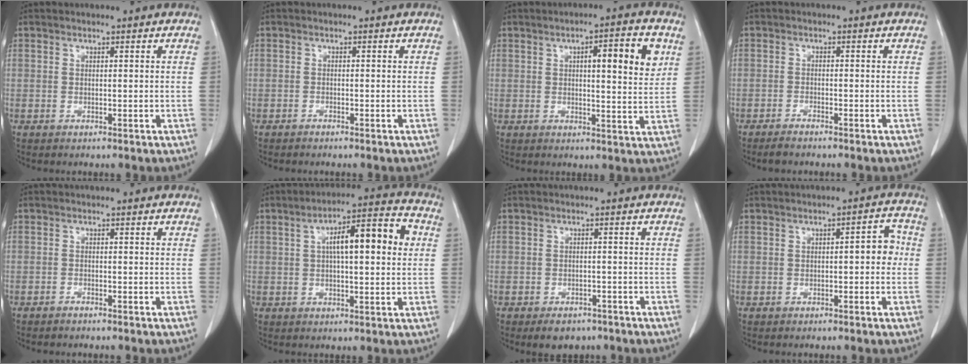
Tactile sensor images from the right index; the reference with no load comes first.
{"total": 0.6, "force": [-0.6, 0.0, 0.1], "torque": [-0.005, -0.001, -0.009]}
{"total": 8.7, "force": [3.0, 1.5, 8.0], "torque": [-0.111, 0.004, 0.038]}
{"total": 2.3, "force": [-2.1, 0.3, 1.0], "torque": [-0.020, -0.005, -0.034]}
{"total": 0.7, "force": [-0.7, 0.1, 0.1], "torque": [-0.004, 0.000, -0.010]}
{"total": 11.4, "force": [2.3, 2.7, 10.8], "torque": [-0.171, 0.031, 0.031]}
{"total": 4.4, "force": [-3.2, 2.5, 1.5], "torque": [-0.014, 0.003, -0.039]}
{"total": 3.9, "force": [-0.2, 1.4, 3.6], "torque": [-0.041, 0.019, -0.004]}